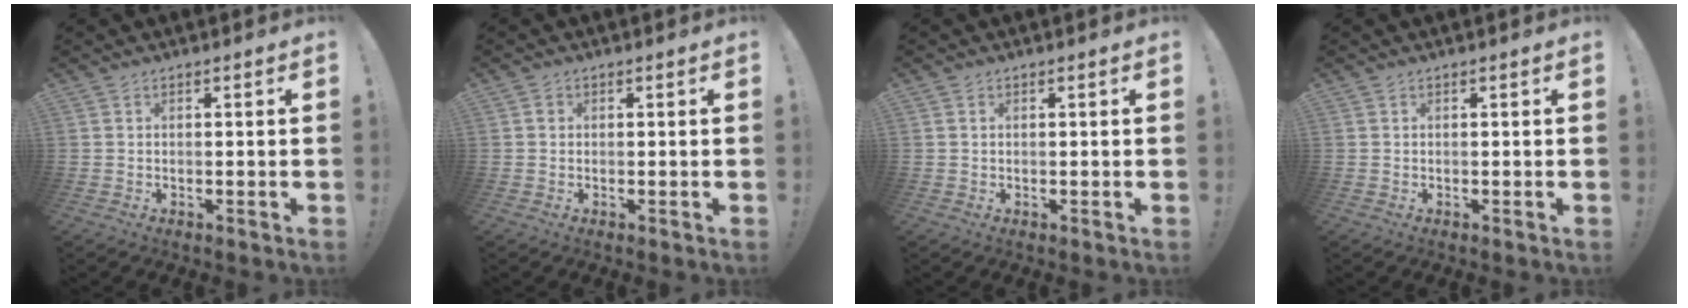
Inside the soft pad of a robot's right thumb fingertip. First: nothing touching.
{"total": 1.0, "force": [0.1, 1.0, 0.3], "torque": [0.000, 0.002, 0.000]}
{"total": 0.6, "force": [0.3, 0.4, 0.3], "torque": [-0.010, 0.003, 0.008]}
{"total": 0.0}